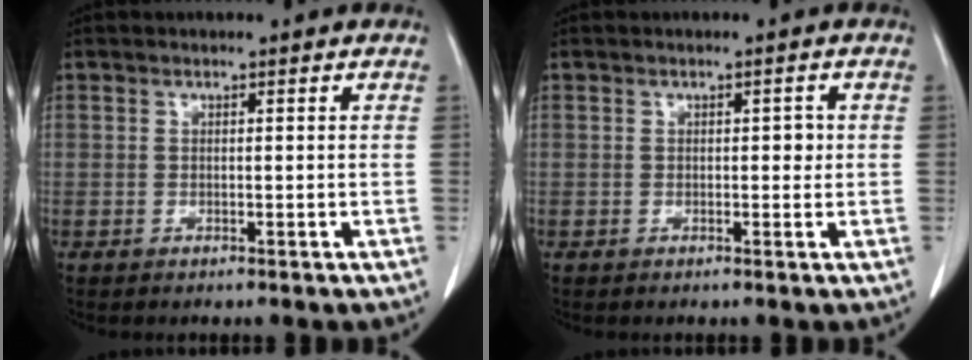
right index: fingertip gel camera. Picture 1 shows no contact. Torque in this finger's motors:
{"motor_torque": [0.25, -0.11, 0.06, 0.02]}